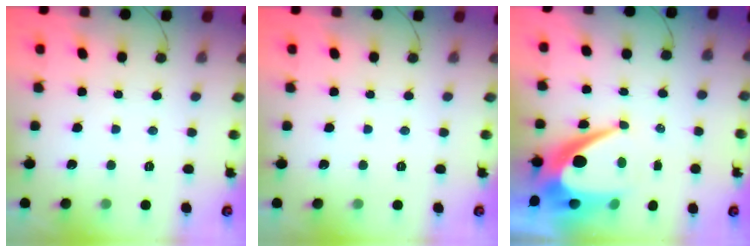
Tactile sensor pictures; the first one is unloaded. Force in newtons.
{"total": 0.0}
{"total": 10.6, "press": 10.6, "slide": 0.8}